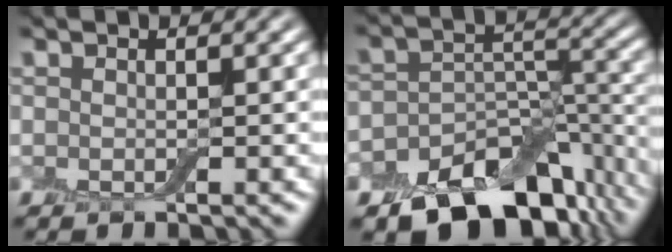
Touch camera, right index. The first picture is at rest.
{"total": 12.8, "force": [-8.7, 7.3, 5.8], "torque": [-0.105, -0.007, -0.123]}